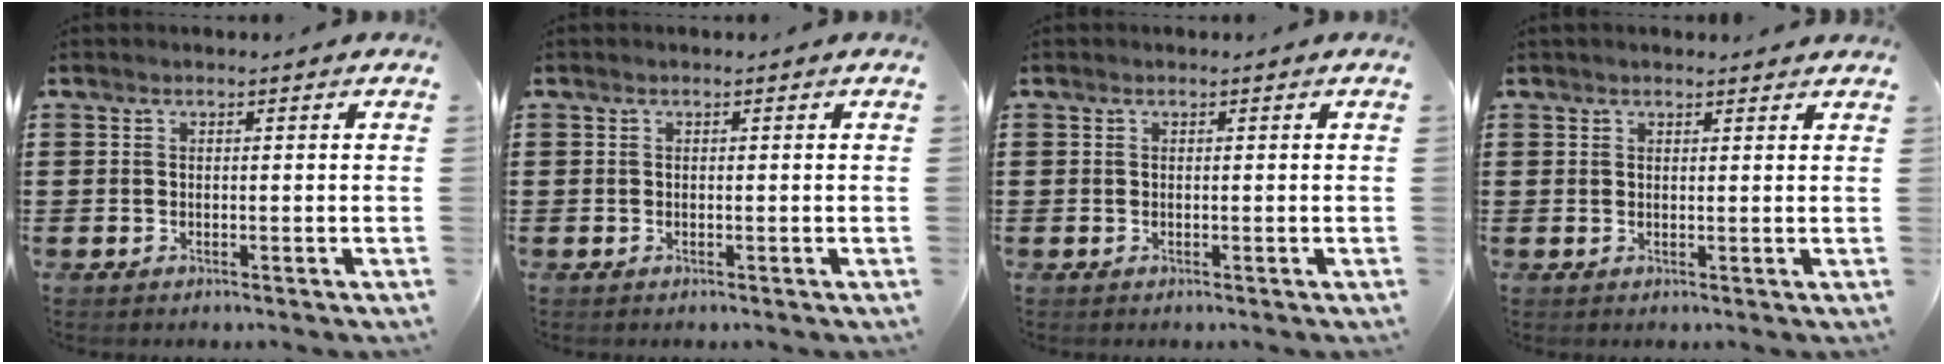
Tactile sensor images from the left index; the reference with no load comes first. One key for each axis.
{"total": 0.0}
{"total": 0.0}
{"total": 1.0, "fx": 1.0, "fy": 0.2, "fz": 0.1, "tx": -0.004, "ty": 0.001, "tz": 0.019}